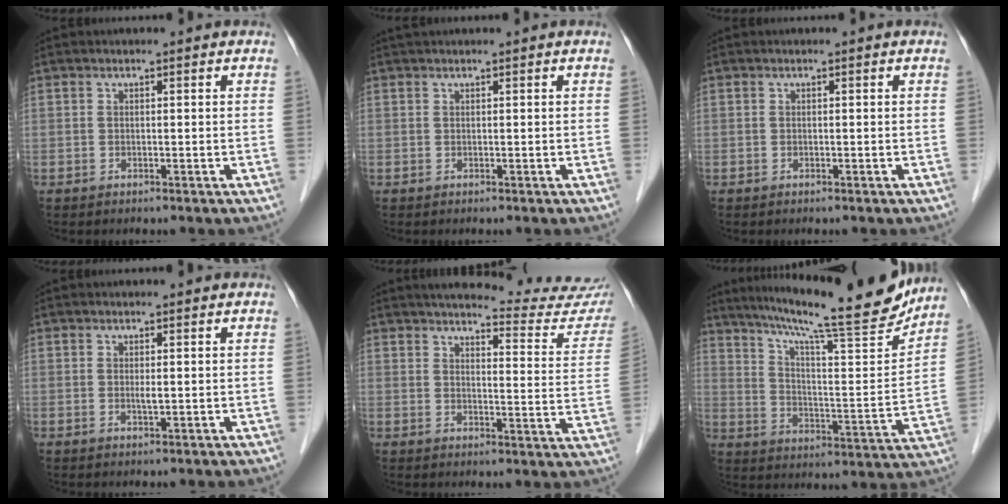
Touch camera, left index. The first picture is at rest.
{"total": 1.3, "force": [1.2, 0.0, 0.5], "torque": [-0.008, 0.021, 0.025]}
{"total": 0.0}
{"total": 0.9, "force": [0.2, 0.1, 0.8], "torque": [-0.022, -0.005, 0.003]}
{"total": 18.3, "force": [17.2, 1.5, 6.0], "torque": [-0.067, -0.074, 0.188]}
{"total": 22.3, "force": [19.3, 1.5, 10.9], "torque": [-0.181, -0.030, 0.278]}